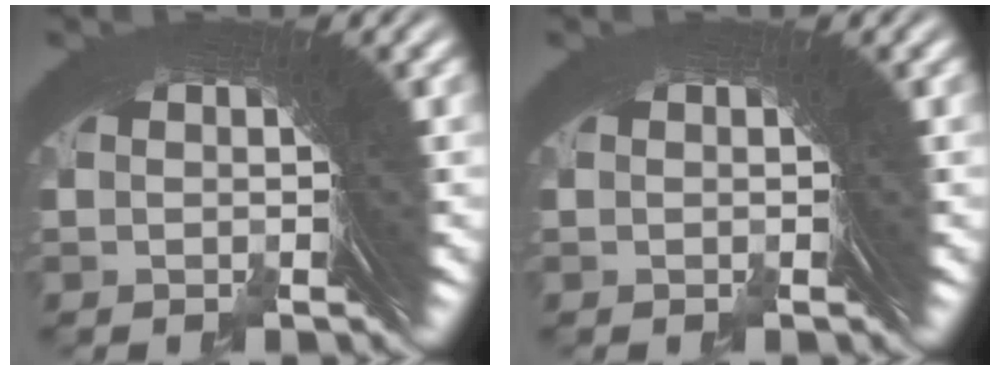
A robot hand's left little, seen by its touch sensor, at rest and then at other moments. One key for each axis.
{"total": 0.0}